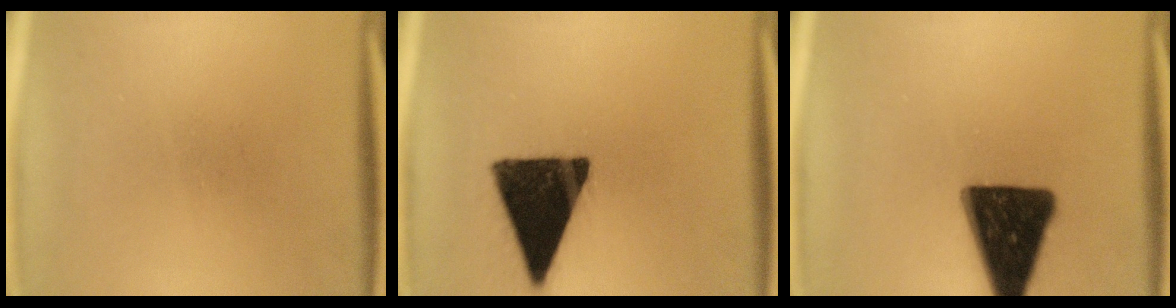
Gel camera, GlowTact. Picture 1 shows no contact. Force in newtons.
{"total": 17.1}
{"total": 17.6}